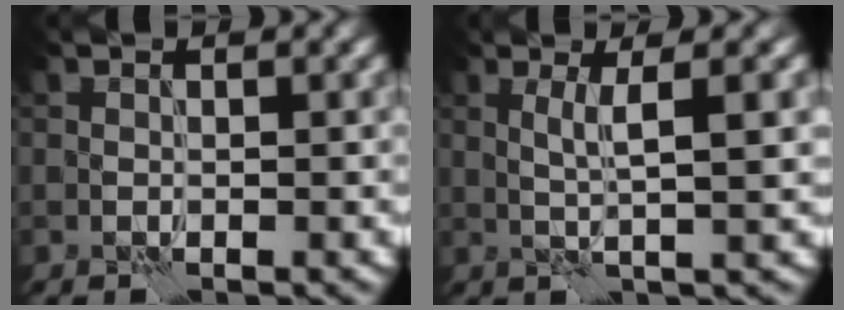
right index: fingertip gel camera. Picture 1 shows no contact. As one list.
[{"total": 3.2, "force": [0.4, 0.1, 3.2], "torque": [-0.056, -0.001, 0.009]}]